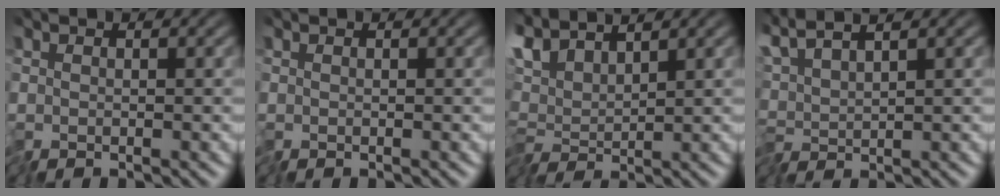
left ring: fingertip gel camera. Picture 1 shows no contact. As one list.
[{"total": 0.0}, {"total": 3.7, "force": [2.3, 1.2, 2.7], "torque": [-0.066, 0.012, 0.036]}, {"total": 4.1, "force": [3.0, 0.3, 2.9], "torque": [-0.064, 0.020, 0.049]}]